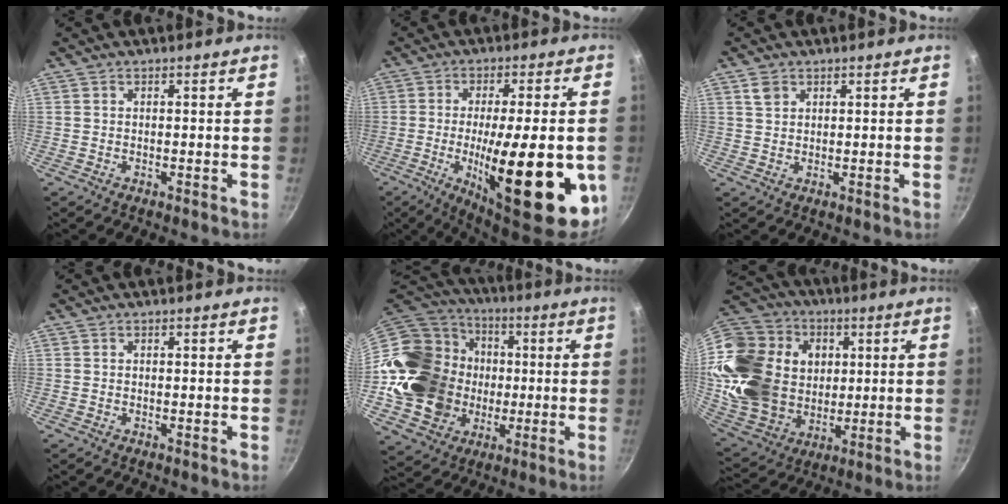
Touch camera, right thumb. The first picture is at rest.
{"total": 24.2, "force": [-5.7, 7.1, 22.4], "torque": [-0.305, -0.005, -0.071]}
{"total": 2.4, "force": [1.3, 1.7, 1.1], "torque": [-0.014, -0.001, 0.025]}
{"total": 0.0}
{"total": 27.2, "force": [-1.1, 23.1, 14.3], "torque": [-0.266, 0.052, 0.005]}
{"total": 27.6, "force": [4.8, 22.1, 15.8], "torque": [-0.292, 0.008, 0.105]}